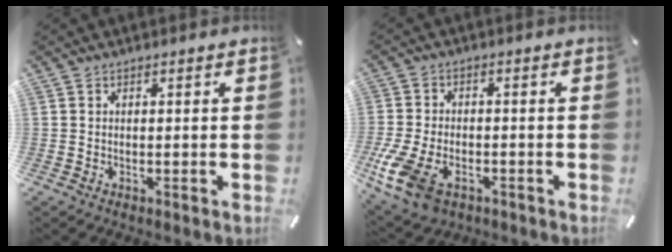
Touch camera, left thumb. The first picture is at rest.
{"total": 10.3, "force": [-4.8, 6.4, 6.5], "torque": [-0.152, 0.012, -0.087]}